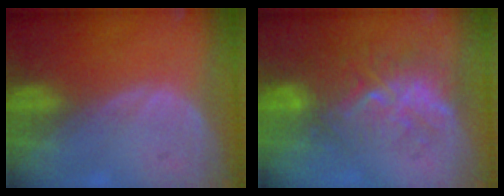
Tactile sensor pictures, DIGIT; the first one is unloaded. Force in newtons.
{"total": 9.1, "press": 8.4, "slide": 3.4}